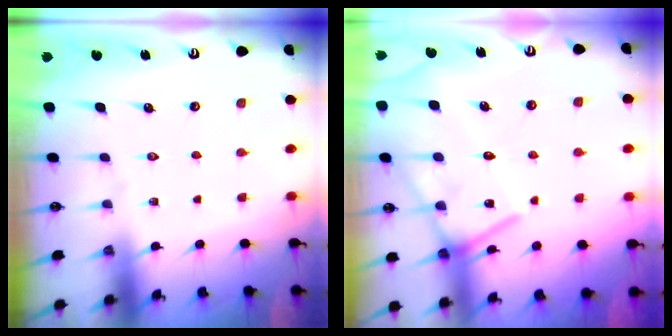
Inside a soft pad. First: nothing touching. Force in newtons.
{"total": 14.9, "press": 14.8, "slide": 1.0}